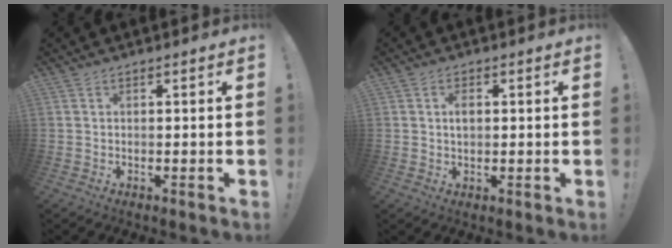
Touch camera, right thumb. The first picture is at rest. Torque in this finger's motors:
{"motor_torque": [-0.01, 0.33, -0.06, 0.09, 0.00]}